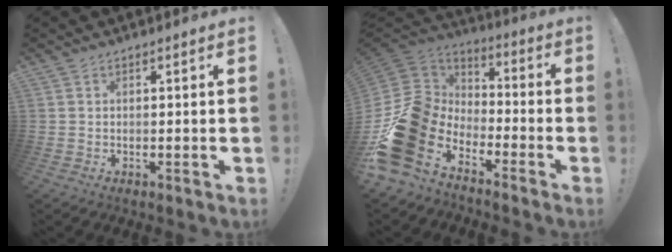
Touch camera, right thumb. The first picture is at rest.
{"total": 21.2, "force": [-10.4, 13.6, 12.4], "torque": [-0.220, 0.031, -0.153]}